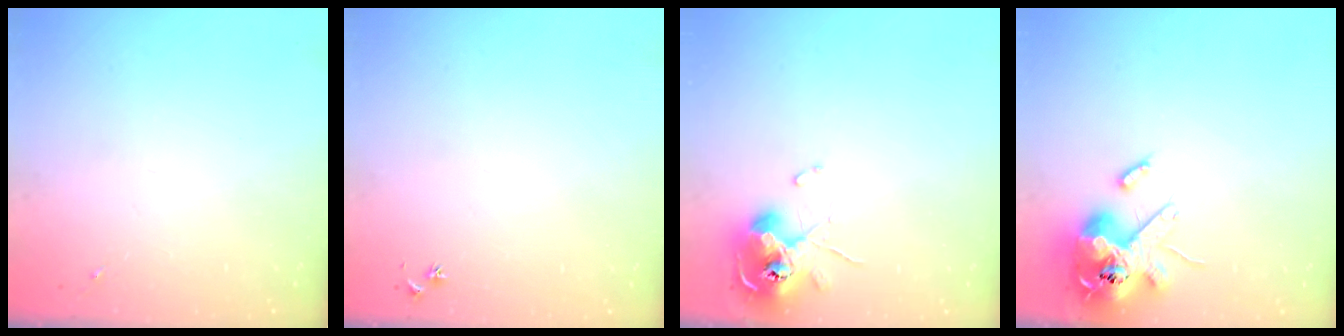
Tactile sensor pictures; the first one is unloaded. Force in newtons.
{"total": 3.0, "press": 2.9, "slide": 0.3}
{"total": 10.2, "press": 10.1, "slide": 1.4}
{"total": 14.9, "press": 14.7, "slide": 2.6}